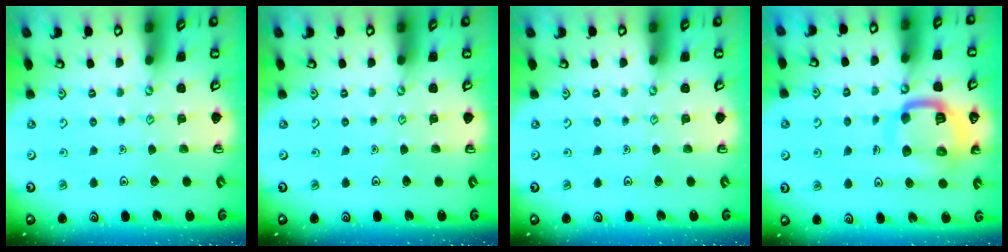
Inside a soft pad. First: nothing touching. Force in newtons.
{"total": 0.0}
{"total": 0.0}
{"total": 14.9, "press": 14.8, "slide": 1.6}